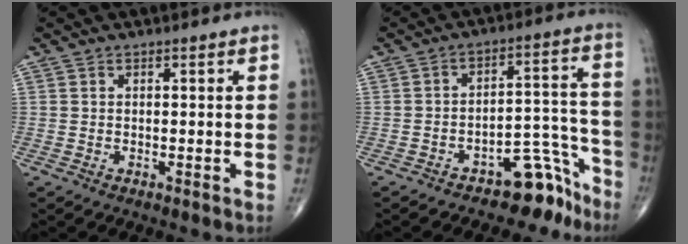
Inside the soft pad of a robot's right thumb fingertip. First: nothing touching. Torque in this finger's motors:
{"motor_torque": [3.07, -0.87, 0.60, -0.85, 0.15]}